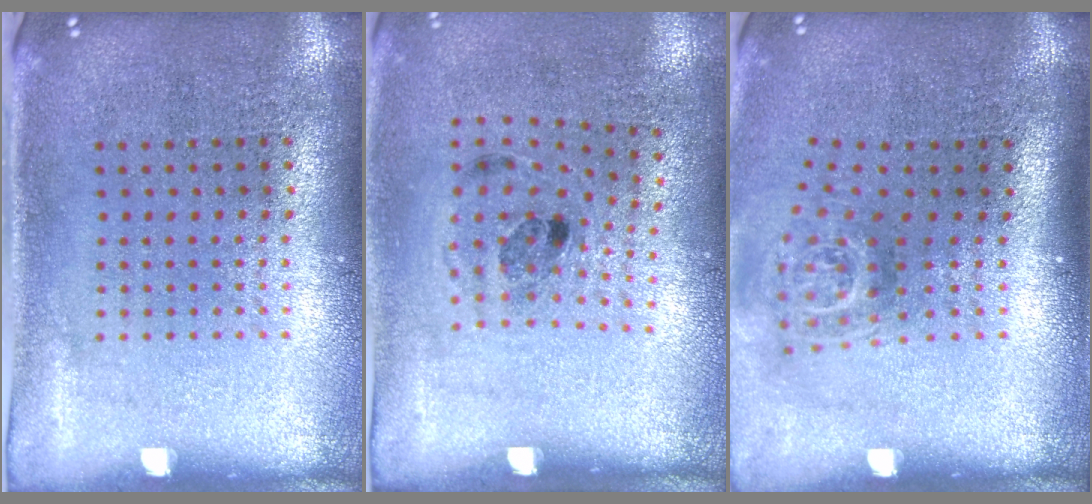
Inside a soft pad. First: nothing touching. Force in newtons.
{"total": 1.2, "press": 0.8, "slide": 0.9}
{"total": 1.8, "press": 1.2, "slide": 1.3}